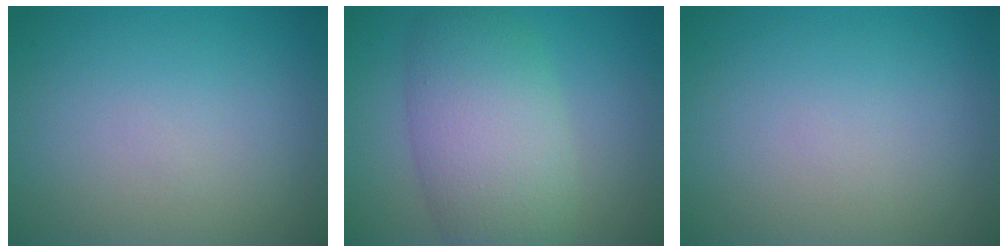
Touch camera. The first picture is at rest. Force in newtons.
{"total": 7.6, "press": 7.6, "slide": 0.3}
{"total": 0.0}